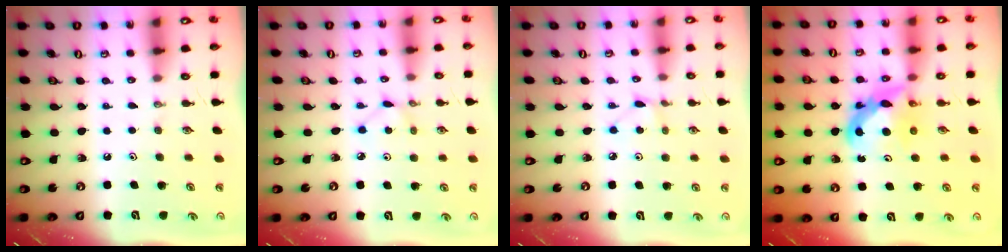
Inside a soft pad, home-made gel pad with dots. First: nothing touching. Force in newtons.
{"total": 1.6, "press": 1.6, "slide": 0.2}
{"total": 2.9, "press": 2.9, "slide": 0.4}
{"total": 8.2, "press": 8.2, "slide": 0.7}